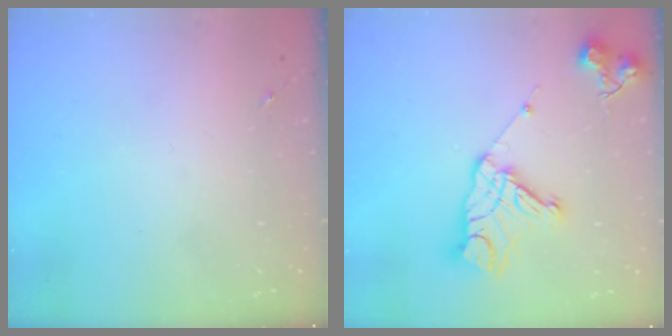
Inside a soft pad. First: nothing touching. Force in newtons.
{"total": 15.6, "press": 15.6, "slide": 1.2}